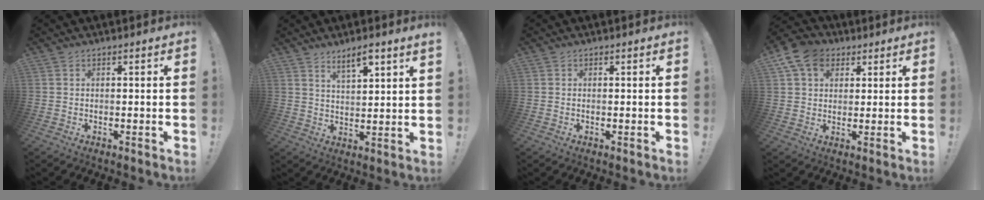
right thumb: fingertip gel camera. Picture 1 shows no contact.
{"total": 5.9, "force": [4.7, 0.5, 3.5], "torque": [-0.057, -0.025, 0.078]}
{"total": 0.0}
{"total": 11.1, "force": [5.0, 8.3, 5.4], "torque": [-0.087, -0.010, 0.099]}